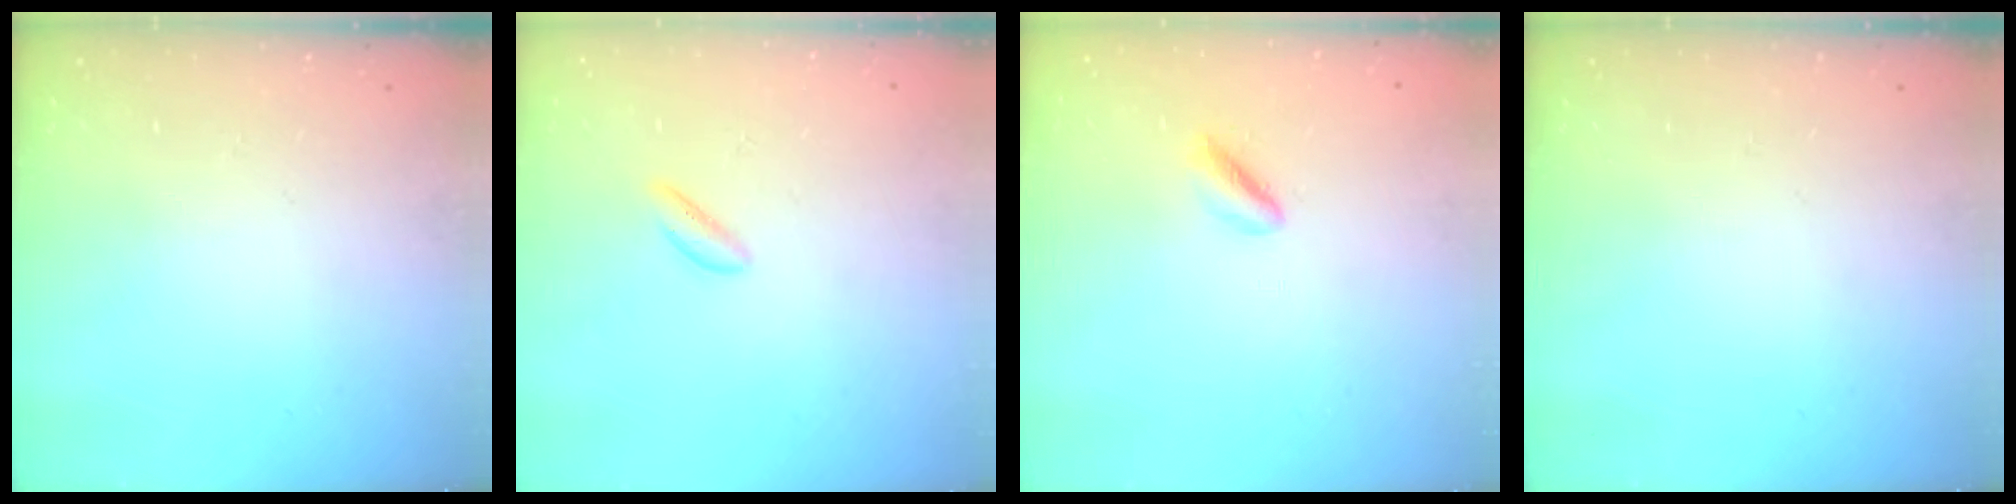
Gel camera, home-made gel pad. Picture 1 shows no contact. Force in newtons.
{"total": 1.7, "press": 1.6, "slide": 0.7}
{"total": 2.2, "press": 2.0, "slide": 1.0}
{"total": 0.0}